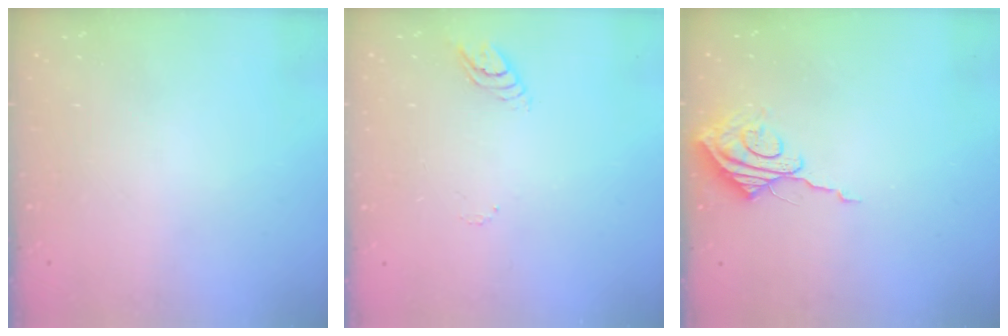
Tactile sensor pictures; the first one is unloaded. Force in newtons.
{"total": 3.6, "press": 3.6, "slide": 0.3}
{"total": 8.1, "press": 8.1, "slide": 0.5}